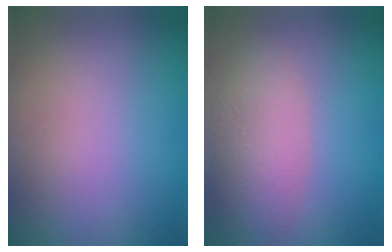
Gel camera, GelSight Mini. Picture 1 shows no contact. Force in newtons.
{"total": 4.3, "press": 4.3, "slide": 0.2}